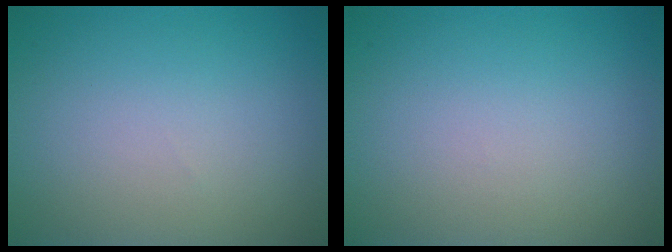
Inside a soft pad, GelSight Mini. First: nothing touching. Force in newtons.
{"total": 0.0}